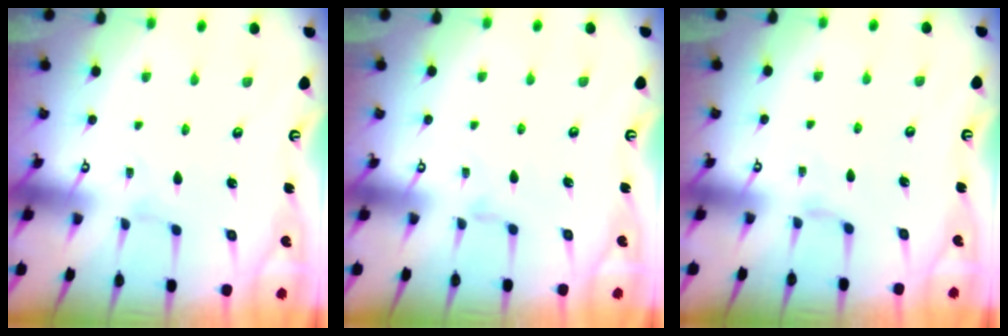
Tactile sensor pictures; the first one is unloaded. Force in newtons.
{"total": 1.4, "press": 1.3, "slide": 0.5}
{"total": 1.9, "press": 1.9, "slide": 0.4}